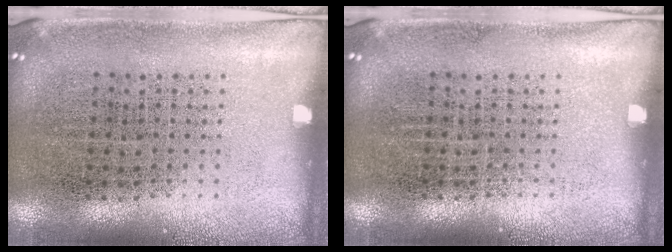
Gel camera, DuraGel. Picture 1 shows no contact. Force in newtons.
{"total": 0.0}